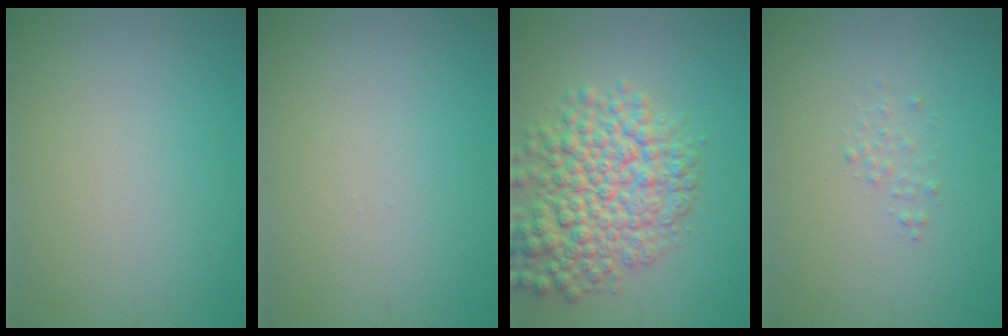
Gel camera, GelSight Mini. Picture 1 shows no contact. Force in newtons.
{"total": 0.0}
{"total": 7.7, "press": 7.7, "slide": 0.2}
{"total": 0.8, "press": 0.8, "slide": 0.0}